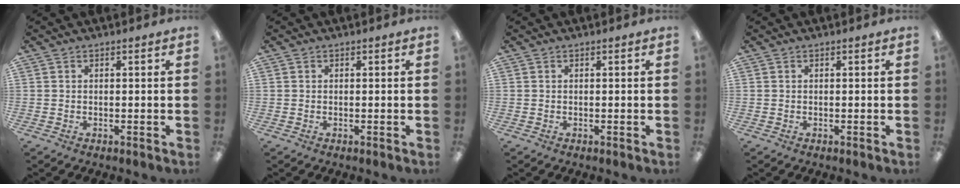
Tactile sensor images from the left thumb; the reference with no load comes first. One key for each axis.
{"total": 0.0}
{"total": 0.0}
{"total": 0.0}